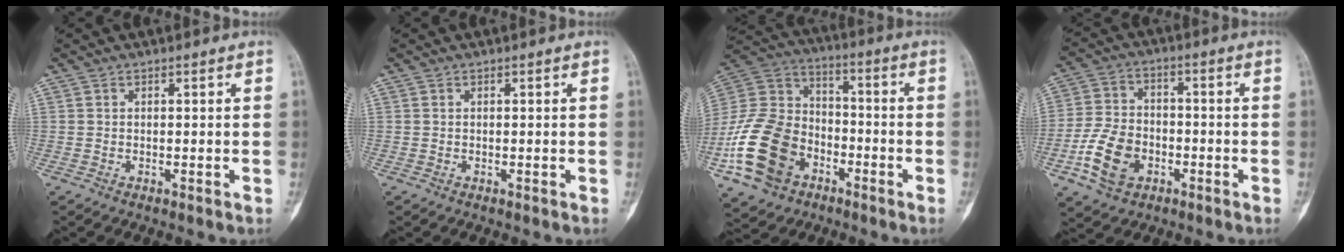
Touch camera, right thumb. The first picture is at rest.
{"total": 0.0}
{"total": 20.0, "force": [-8.4, 14.3, 11.2], "torque": [-0.213, 0.058, -0.159]}
{"total": 11.0, "force": [-4.3, 7.6, 6.6], "torque": [-0.118, 0.020, -0.082]}